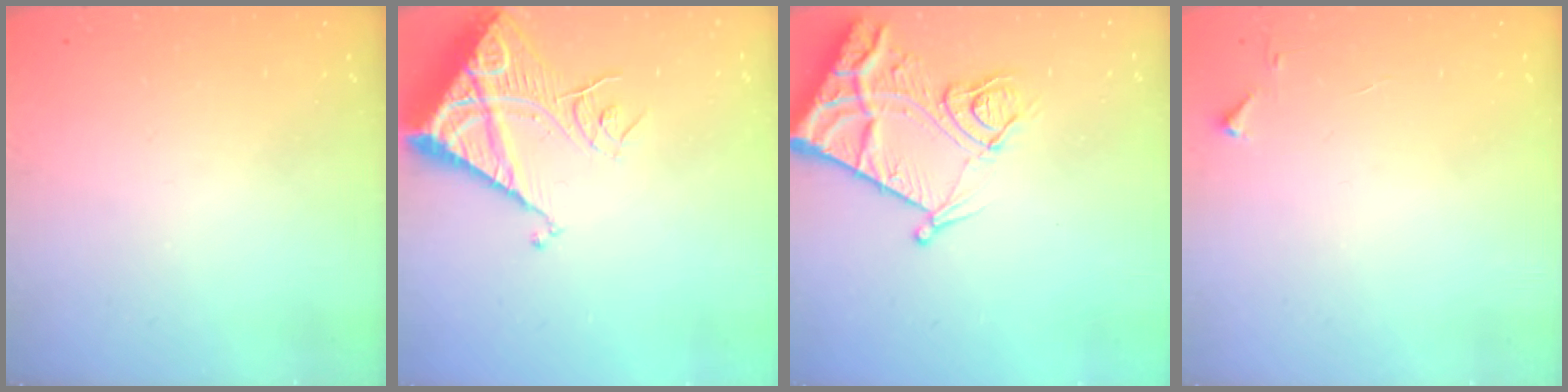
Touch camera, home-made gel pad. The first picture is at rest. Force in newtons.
{"total": 13.1, "press": 13.0, "slide": 1.5}
{"total": 13.7, "press": 13.7, "slide": 1.4}
{"total": 2.8, "press": 2.8, "slide": 0.4}